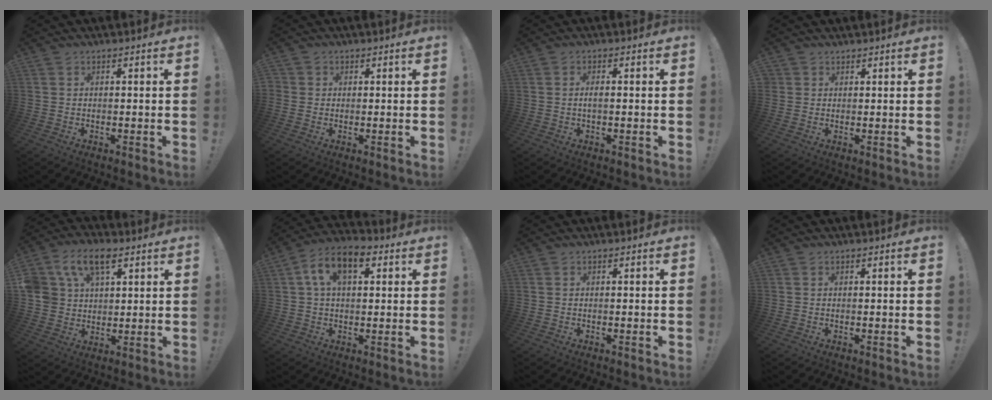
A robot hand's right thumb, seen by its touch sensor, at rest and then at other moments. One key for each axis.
{"total": 1.7, "fx": 0.4, "fy": 1.6, "fz": 0.3, "tx": -0.002, "ty": 0.000, "tz": 0.007}
{"total": 1.7, "fx": -0.2, "fy": 0.4, "fz": 1.6, "tx": -0.034, "ty": 0.004, "tz": -0.004}
{"total": 1.9, "fx": 1.4, "fy": 1.3, "fz": -0.2, "tx": 0.008, "ty": -0.006, "tz": 0.025}
{"total": 13.1, "fx": 6.6, "fy": 8.8, "fz": 7.2, "tx": -0.139, "ty": -0.016, "tz": 0.127}
{"total": 10.7, "fx": 3.6, "fy": 5.8, "fz": 8.2, "tx": -0.143, "ty": 0.010, "tz": 0.066}
{"total": 0.0}
{"total": 0.0}